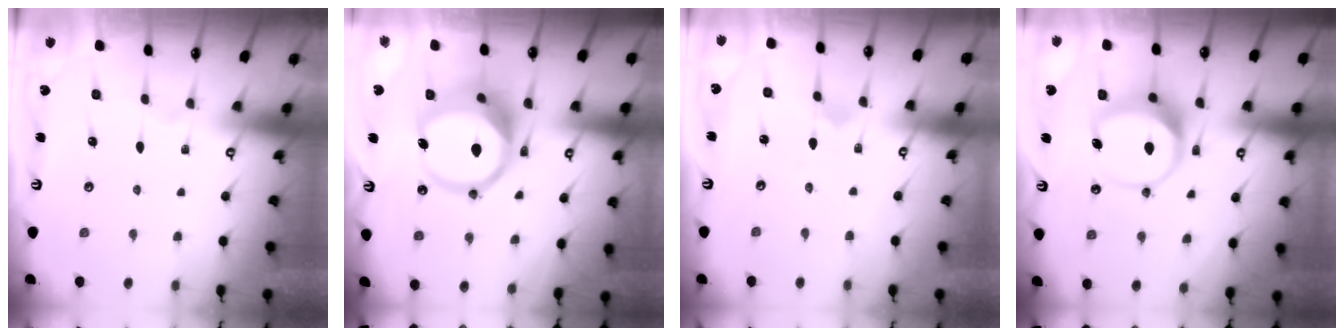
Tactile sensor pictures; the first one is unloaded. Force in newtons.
{"total": 14.0, "press": 13.9, "slide": 1.8}
{"total": 0.6, "press": 0.6, "slide": 0.0}
{"total": 9.2, "press": 9.0, "slide": 1.6}